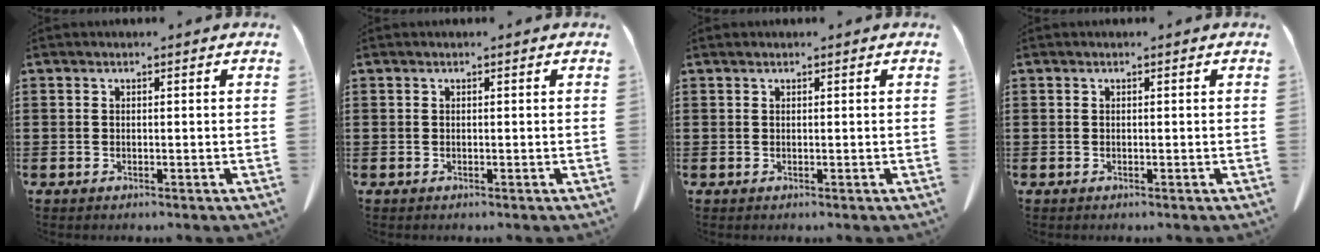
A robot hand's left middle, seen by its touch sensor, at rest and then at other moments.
{"total": 0.0}
{"total": 0.0}
{"total": 0.0}